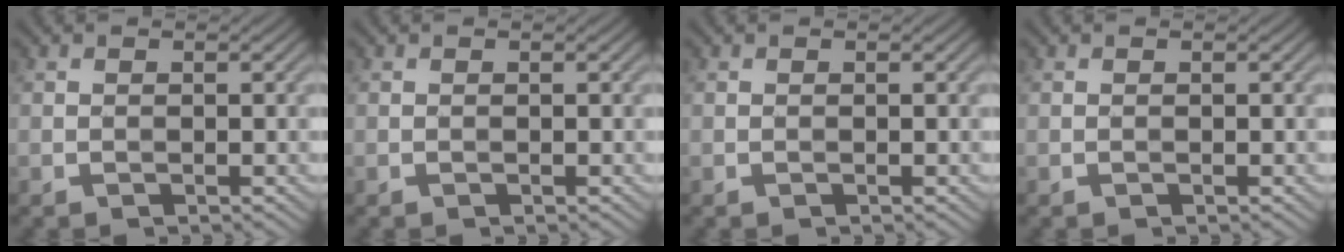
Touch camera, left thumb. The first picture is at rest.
{"total": 0.0}
{"total": 0.0}
{"total": 0.0}